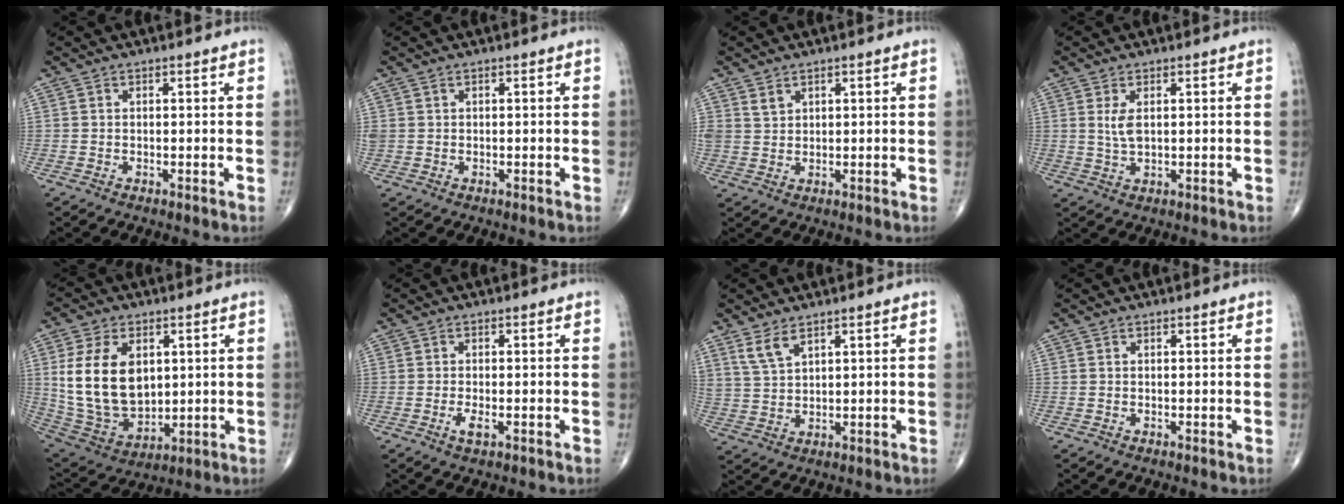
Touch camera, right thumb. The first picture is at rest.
{"total": 1.0, "force": [0.4, 0.9, 0.4], "torque": [-0.005, 0.003, 0.007]}
{"total": 2.3, "force": [1.6, 1.5, 0.7], "torque": [-0.001, -0.013, 0.032]}
{"total": 3.4, "force": [0.9, 1.5, 2.9], "torque": [-0.062, -0.006, 0.023]}
{"total": 17.0, "force": [3.0, 11.1, 12.5], "torque": [-0.217, -0.019, 0.077]}
{"total": 2.3, "force": [-0.9, 0.8, 2.0], "torque": [-0.042, -0.004, -0.017]}
{"total": 4.5, "force": [3.1, 1.7, 2.7], "torque": [-0.057, -0.016, 0.072]}
{"total": 0.0}